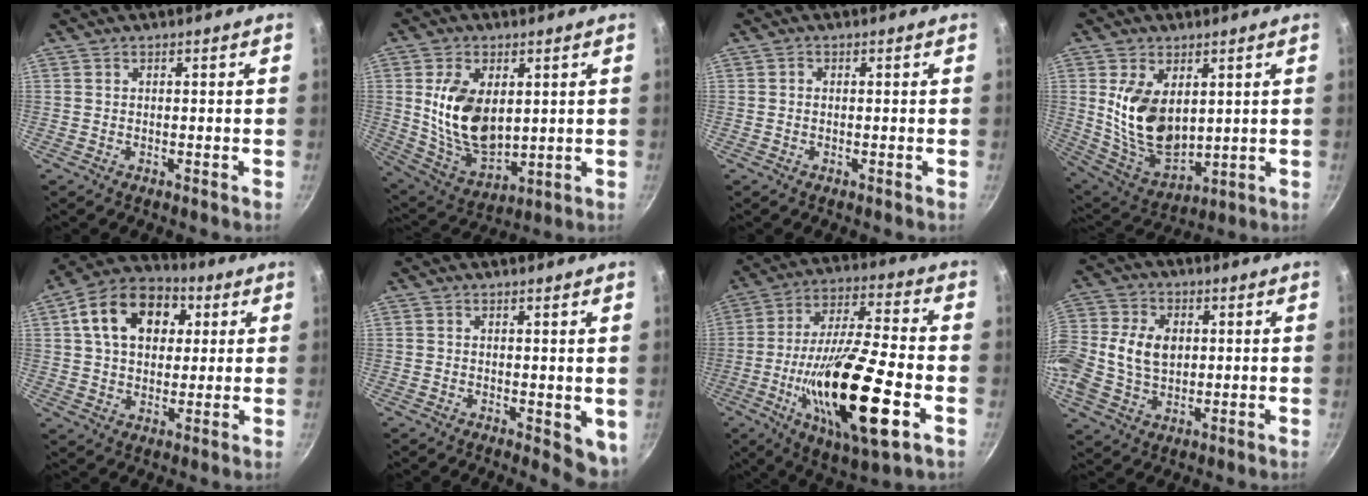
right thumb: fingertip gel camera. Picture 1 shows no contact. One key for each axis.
{"total": 14.8, "fx": 2.4, "fy": 9.2, "fz": 11.4, "tx": -0.187, "ty": -0.027, "tz": 0.061}
{"total": 0.7, "fx": -0.1, "fy": 0.6, "fz": 0.4, "tx": -0.006, "ty": 0.004, "tz": -0.003}
{"total": 14.3, "fx": 3.0, "fy": 8.8, "fz": 10.8, "tx": -0.180, "ty": -0.036, "tz": 0.077}
{"total": 16.2, "fx": 4.7, "fy": 11.4, "fz": 10.4, "tx": -0.151, "ty": 0.016, "tz": 0.063}
{"total": 5.1, "fx": 0.1, "fy": 2.5, "fz": 4.4, "tx": -0.046, "ty": -0.006, "tz": 0.005}
{"total": 25.1, "fx": -7.0, "fy": 7.1, "fz": 23.0, "tx": -0.406, "ty": 0.019, "tz": -0.120}
{"total": 17.0, "fx": 1.2, "fy": 13.0, "fz": 10.9, "tx": -0.248, "ty": 0.039, "tz": 0.018}